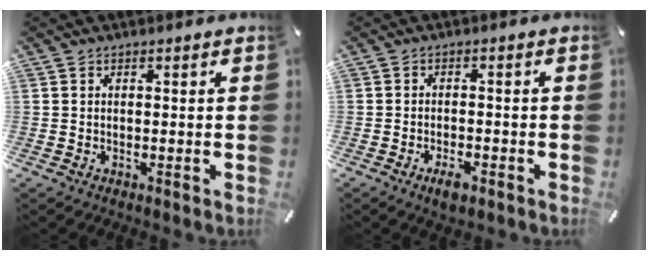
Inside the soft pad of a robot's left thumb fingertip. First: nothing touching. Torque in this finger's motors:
{"motor_torque": [0.30, 0.33, 0.13, -0.05, 0.00]}